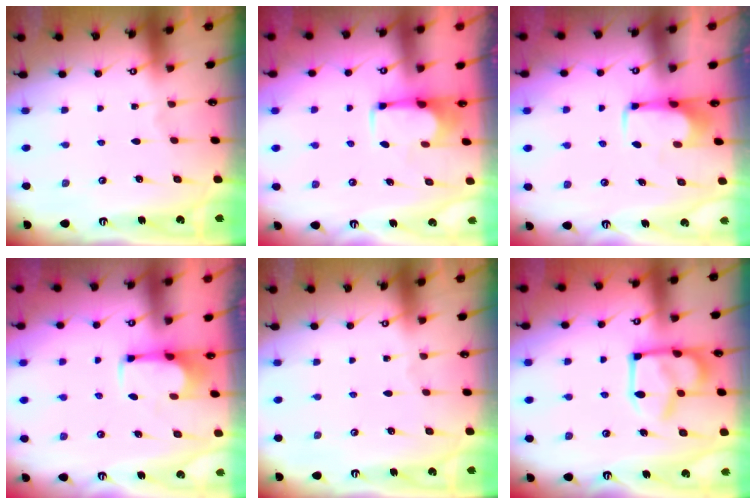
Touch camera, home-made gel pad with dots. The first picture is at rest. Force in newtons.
{"total": 1.9, "press": 1.8, "slide": 0.8}
{"total": 2.1, "press": 2.1, "slide": 0.4}
{"total": 2.7, "press": 2.5, "slide": 1.1}
{"total": 0.0}
{"total": 14.9, "press": 14.8, "slide": 1.7}